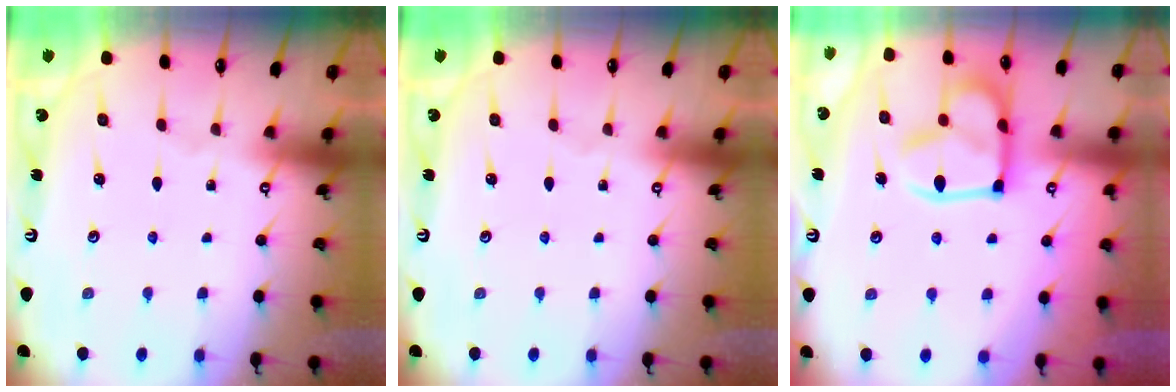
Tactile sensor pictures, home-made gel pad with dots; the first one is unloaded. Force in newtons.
{"total": 0.0}
{"total": 15.5, "press": 15.4, "slide": 1.3}